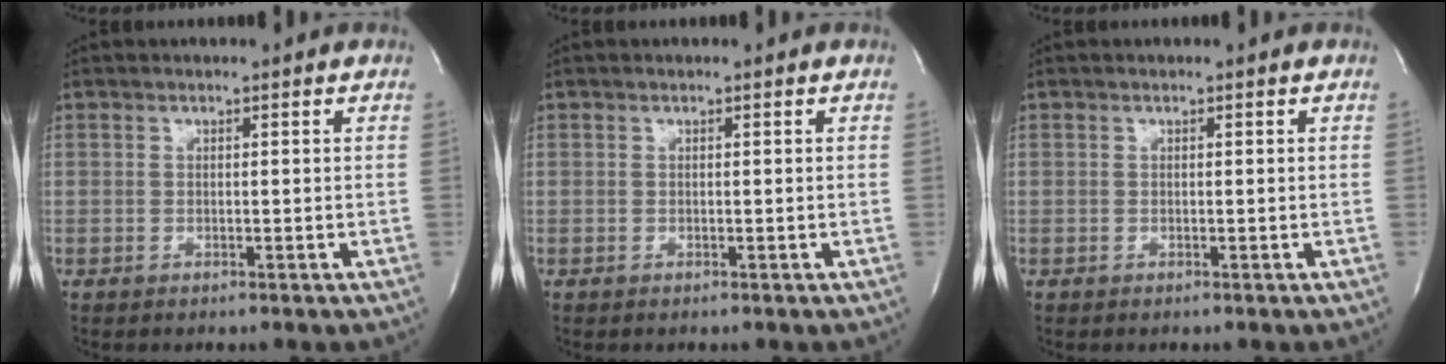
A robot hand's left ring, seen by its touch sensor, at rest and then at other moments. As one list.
[{"total": 0.0}, {"total": 0.0}]